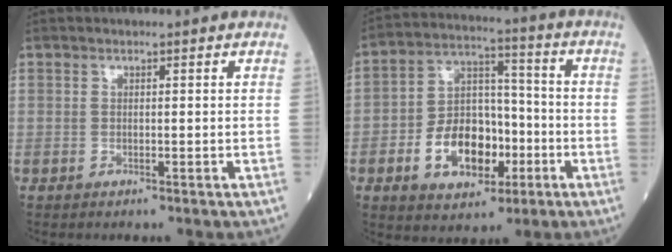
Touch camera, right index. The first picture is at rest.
{"total": 12.3, "force": [-4.2, 7.4, 8.9], "torque": [-0.169, 0.019, -0.065]}